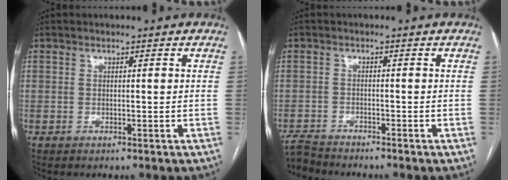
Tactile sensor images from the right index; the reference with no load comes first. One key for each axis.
{"total": 3.4, "fx": -3.4, "fy": -0.2, "fz": -0.2, "tx": 0.008, "ty": -0.018, "tz": -0.064}